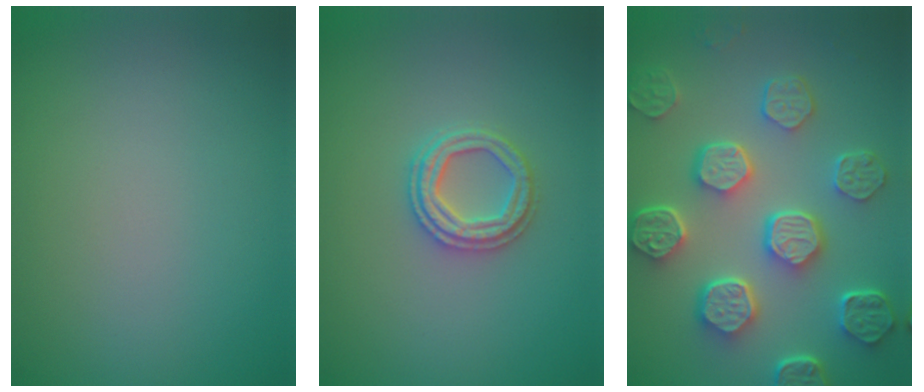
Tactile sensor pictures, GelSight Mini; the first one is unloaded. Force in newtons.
{"total": 2.6, "press": 2.6, "slide": 0.5}
{"total": 7.9, "press": 6.0, "slide": 5.1}